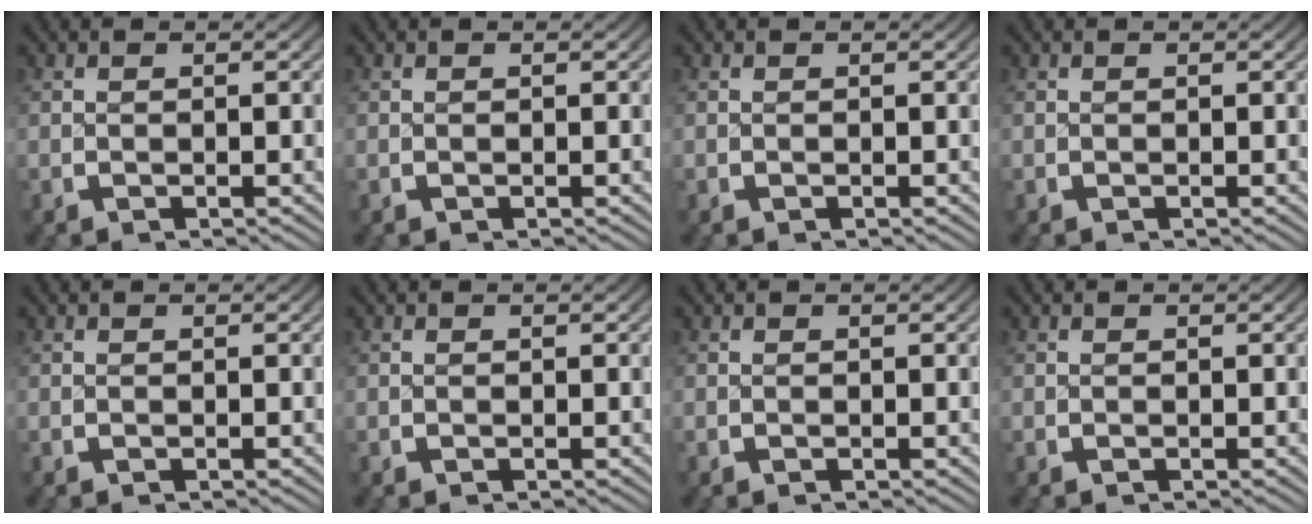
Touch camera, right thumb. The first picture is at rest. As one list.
[{"total": 0.0}, {"total": 0.0}, {"total": 0.0}, {"total": 0.0}, {"total": 0.0}, {"total": 0.0}, {"total": 0.0}]